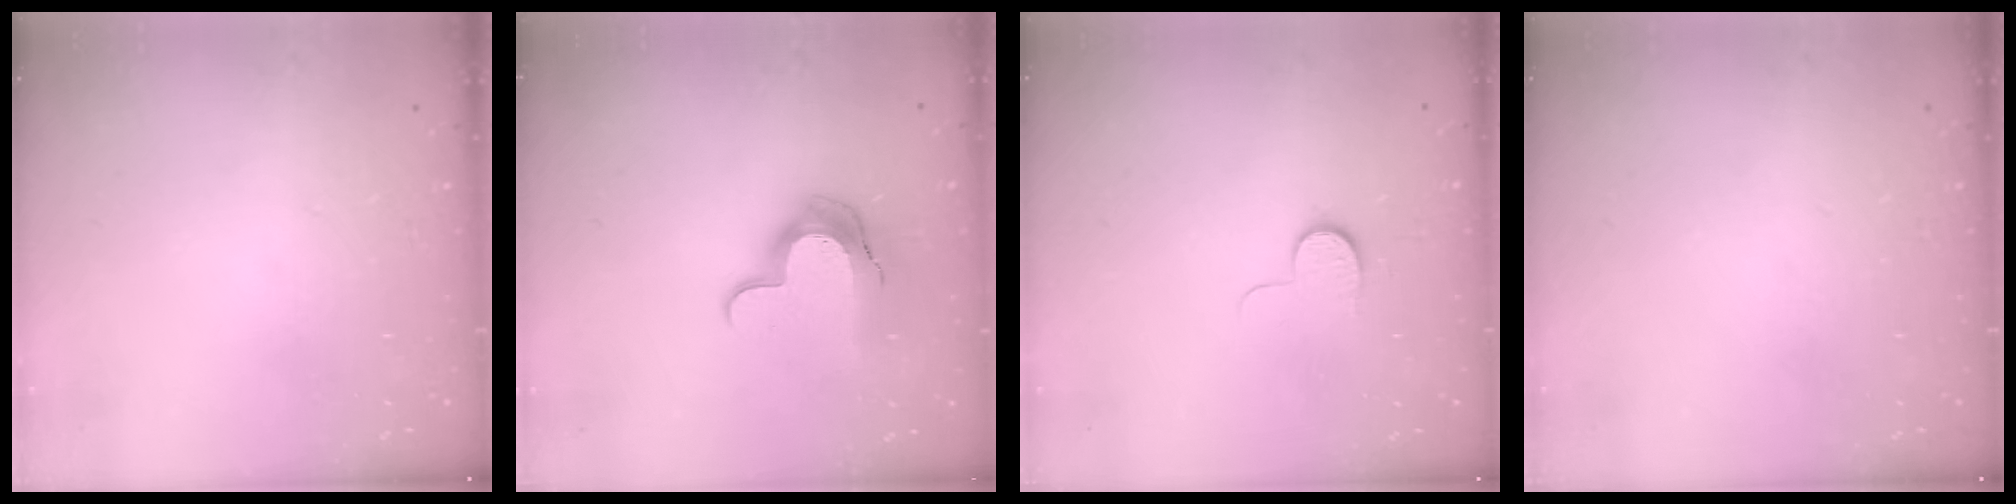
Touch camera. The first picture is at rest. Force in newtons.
{"total": 11.9, "press": 11.9, "slide": 0.6}
{"total": 5.3, "press": 5.3, "slide": 0.5}
{"total": 0.0}